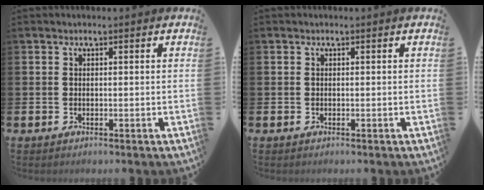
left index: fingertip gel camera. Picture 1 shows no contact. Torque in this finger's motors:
{"motor_torque": [0.00, 0.00, 0.00, 0.00]}